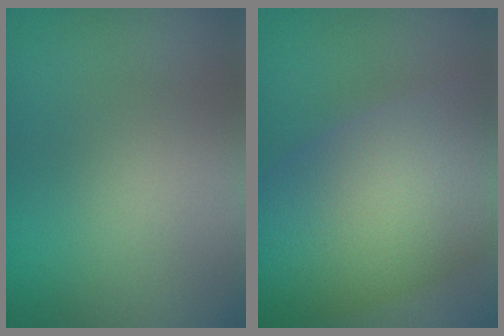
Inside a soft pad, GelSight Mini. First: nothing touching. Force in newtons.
{"total": 13.4, "press": 13.4, "slide": 0.4}